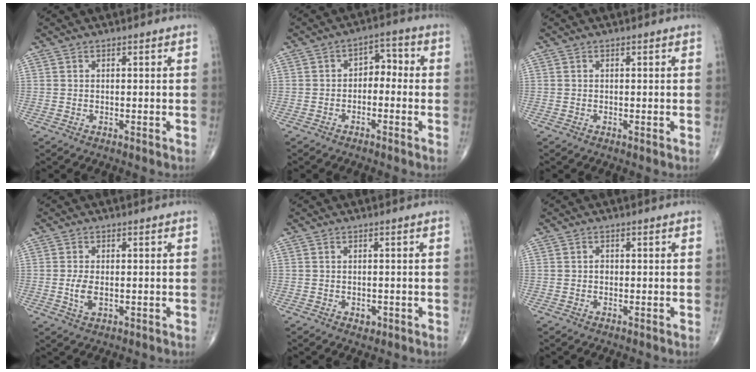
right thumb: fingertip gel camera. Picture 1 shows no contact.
{"total": 4.5, "force": [-1.0, 3.1, 3.1], "torque": [-0.026, 0.033, -0.028]}
{"total": 0.0}
{"total": 3.5, "force": [-0.4, 1.8, 3.0], "torque": [-0.064, -0.006, -0.006]}
{"total": 1.4, "force": [-0.5, 1.0, 0.8], "torque": [-0.009, 0.000, -0.004]}
{"total": 0.7, "force": [-0.1, 0.6, 0.4], "torque": [-0.004, 0.002, -0.003]}